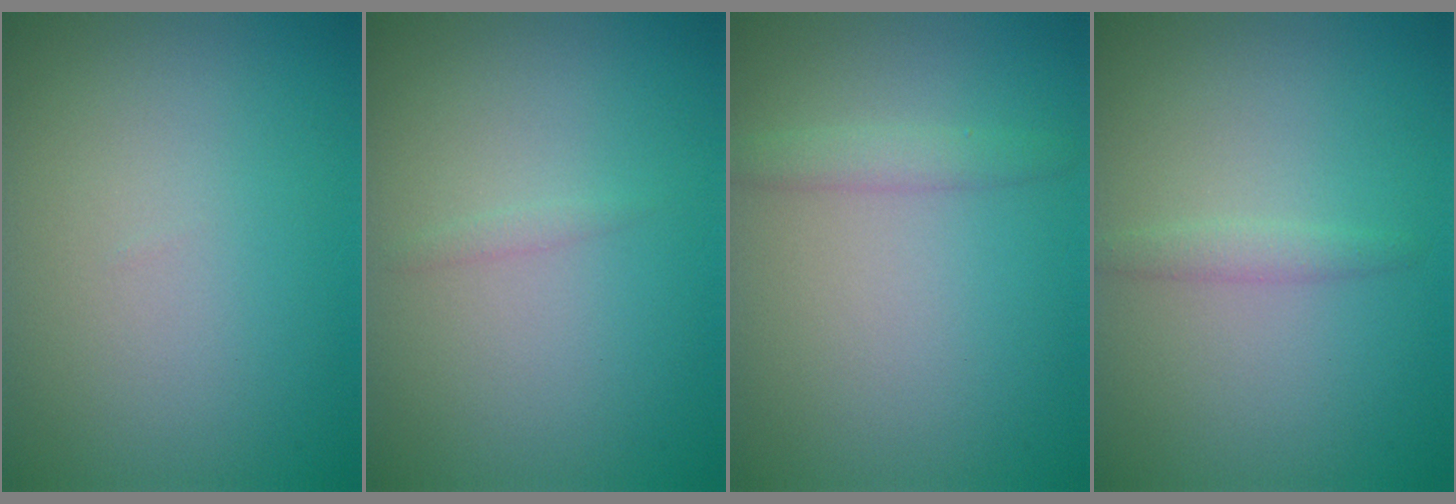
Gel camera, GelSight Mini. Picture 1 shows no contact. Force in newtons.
{"total": 0.6, "press": 0.6, "slide": 0.1}
{"total": 1.6, "press": 1.6, "slide": 0.0}
{"total": 1.1, "press": 1.1, "slide": 0.0}